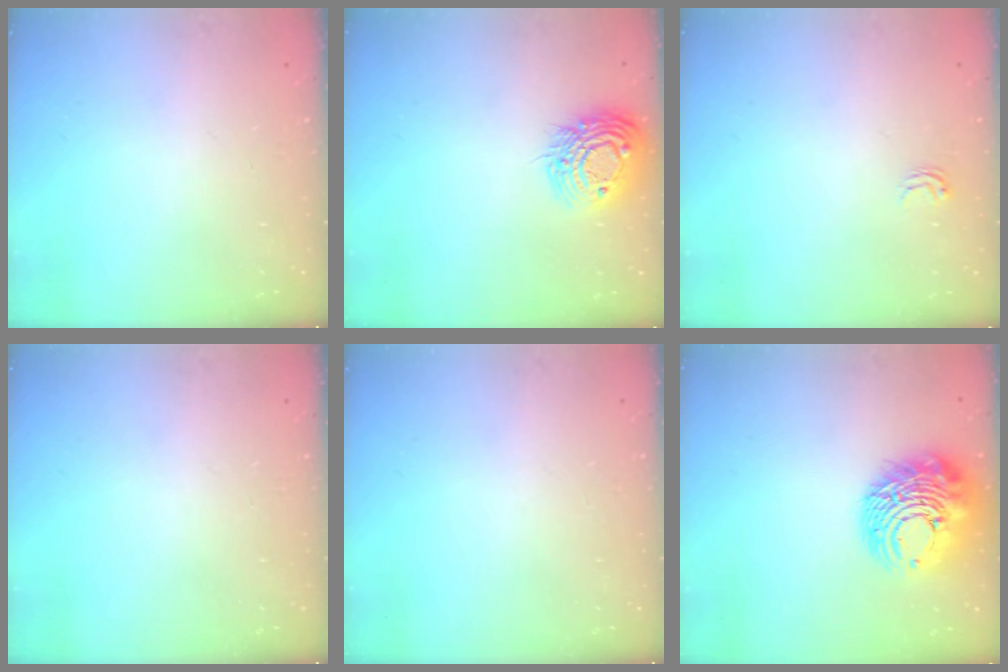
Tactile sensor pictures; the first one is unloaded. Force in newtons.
{"total": 13.9, "press": 13.9, "slide": 1.0}
{"total": 2.1, "press": 2.1, "slide": 0.2}
{"total": 0.0}
{"total": 0.0}
{"total": 14.3, "press": 14.2, "slide": 1.5}